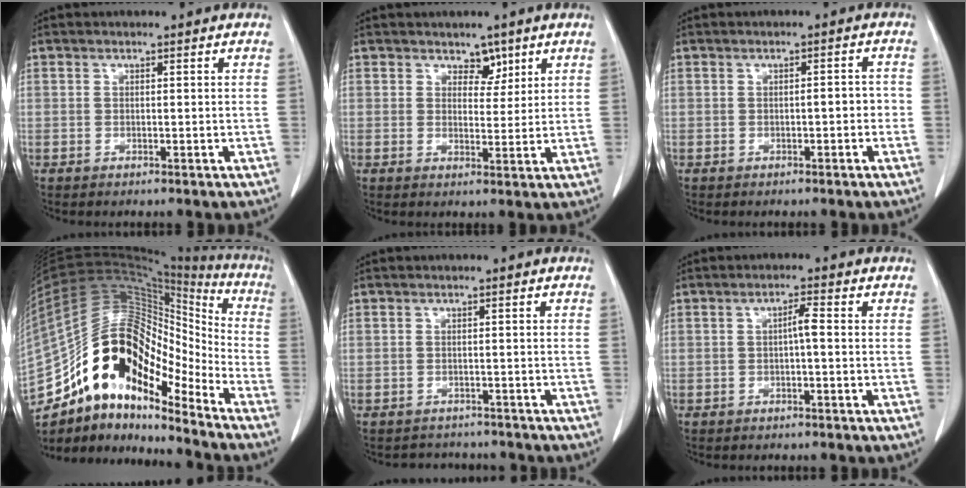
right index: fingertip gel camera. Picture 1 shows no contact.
{"total": 3.1, "force": [2.1, 1.9, 1.2], "torque": [-0.011, -0.002, 0.033]}
{"total": 2.0, "force": [-0.6, 0.8, 1.8], "torque": [-0.023, 0.006, -0.006]}
{"total": 20.9, "force": [-13.7, 7.6, 13.8], "torque": [-0.245, 0.063, -0.236]}
{"total": 3.9, "force": [-3.5, 1.7, -0.5], "torque": [0.008, 0.012, -0.048]}
{"total": 2.1, "force": [-0.2, 0.1, 2.1], "torque": [-0.034, 0.005, -0.002]}